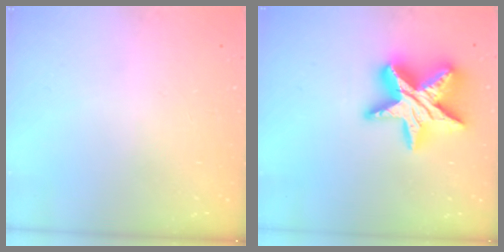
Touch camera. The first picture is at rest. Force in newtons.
{"total": 20.2, "press": 20.2, "slide": 1.5}